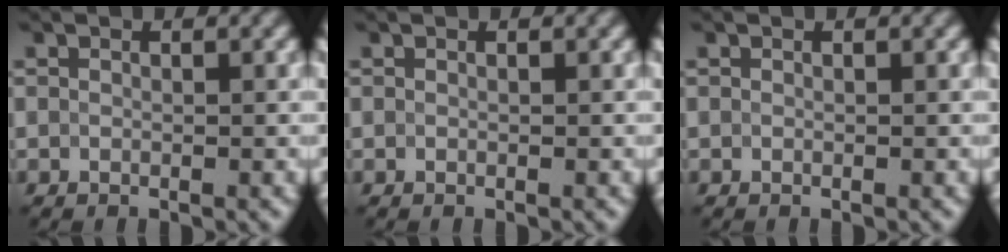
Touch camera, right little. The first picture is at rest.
{"total": 0.0}
{"total": 0.0}